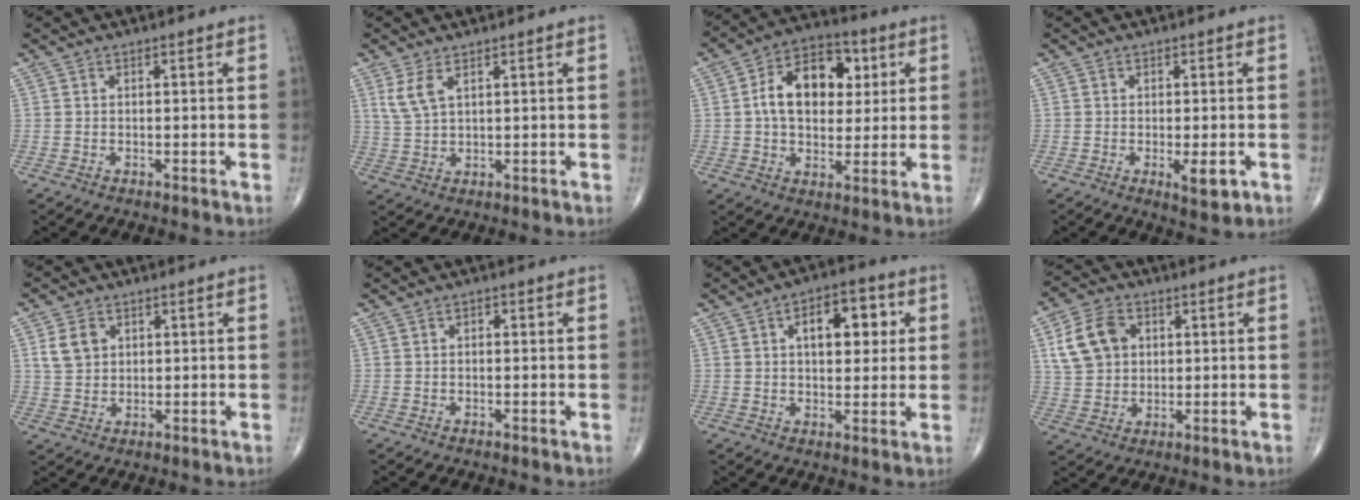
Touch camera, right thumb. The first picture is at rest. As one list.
[{"total": 4.2, "force": [2.1, 1.6, 3.2], "torque": [-0.071, -0.003, 0.053]}, {"total": 14.7, "force": [2.9, 9.8, 10.7], "torque": [-0.132, 0.010, 0.038]}, {"total": 4.3, "force": [-1.4, 1.4, 3.8], "torque": [-0.047, -0.008, -0.016]}, {"total": 5.2, "force": [1.8, 4.0, 2.8], "torque": [-0.038, -0.004, 0.037]}, {"total": 0.8, "force": [0.1, 0.5, 0.6], "torque": [-0.006, 0.005, -0.001]}, {"total": 10.6, "force": [2.9, 5.7, 8.5], "torque": [-0.085, 0.006, 0.038]}, {"total": 10.0, "force": [2.9, 7.6, 5.8], "torque": [-0.093, 0.003, 0.056]}]